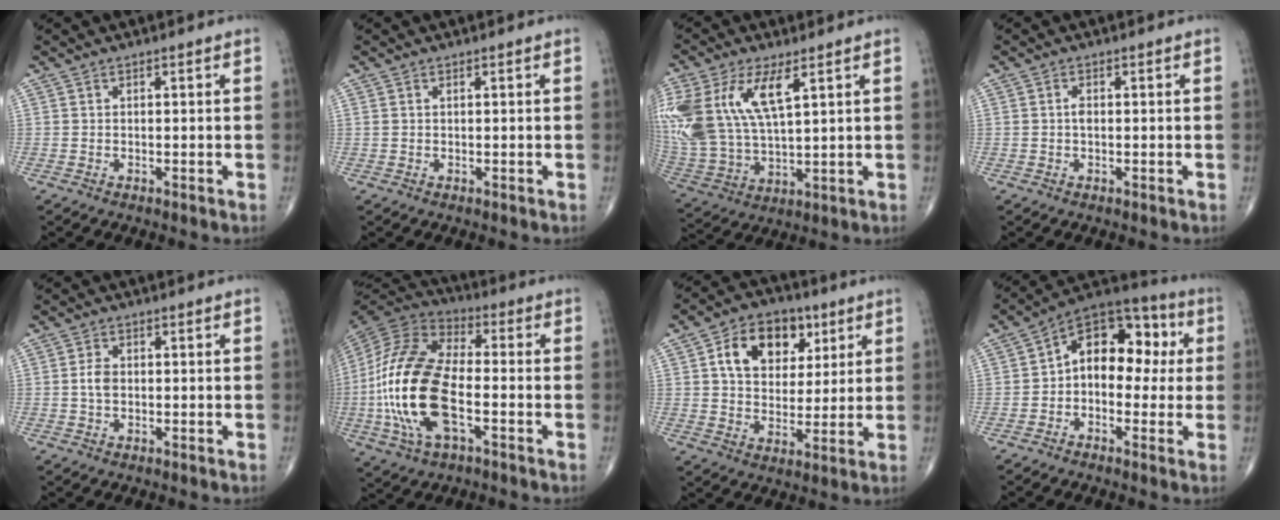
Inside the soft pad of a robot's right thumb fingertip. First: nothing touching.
{"total": 0.6, "force": [0.3, 0.3, 0.4], "torque": [-0.012, 0.011, 0.008]}
{"total": 21.2, "force": [7.9, 10.3, 16.7], "torque": [-0.389, -0.008, 0.159]}
{"total": 1.3, "force": [0.0, 0.7, 1.1], "torque": [-0.018, 0.002, -0.001]}
{"total": 2.7, "force": [-0.1, 1.7, 2.0], "torque": [-0.038, 0.004, -0.004]}
{"total": 21.9, "force": [-4.2, 10.4, 18.8], "torque": [-0.405, 0.015, -0.079]}
{"total": 13.7, "force": [4.9, 9.6, 8.3], "torque": [-0.097, -0.006, 0.080]}
{"total": 14.2, "force": [1.1, 9.5, 10.5], "torque": [-0.104, 0.046, -0.002]}